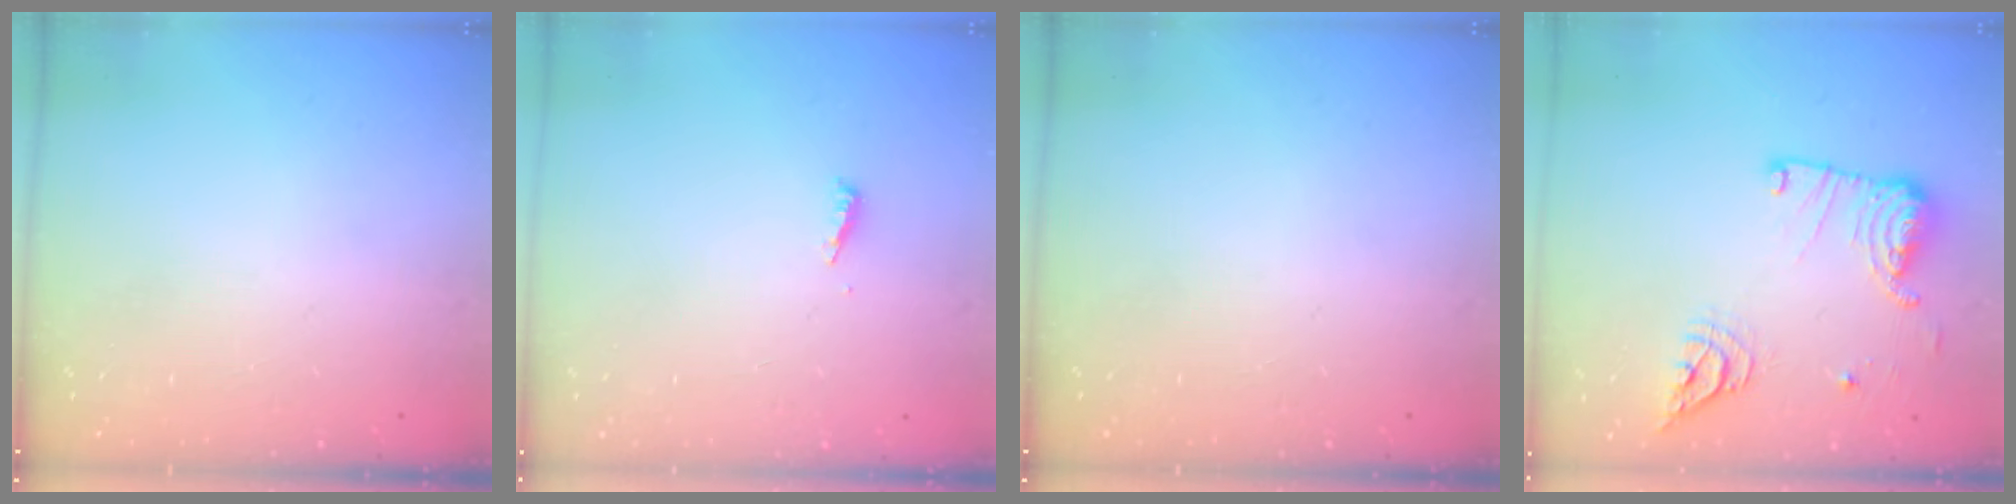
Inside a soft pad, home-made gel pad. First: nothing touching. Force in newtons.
{"total": 3.6, "press": 3.6, "slide": 0.4}
{"total": 0.0}
{"total": 15.8, "press": 15.0, "slide": 4.9}